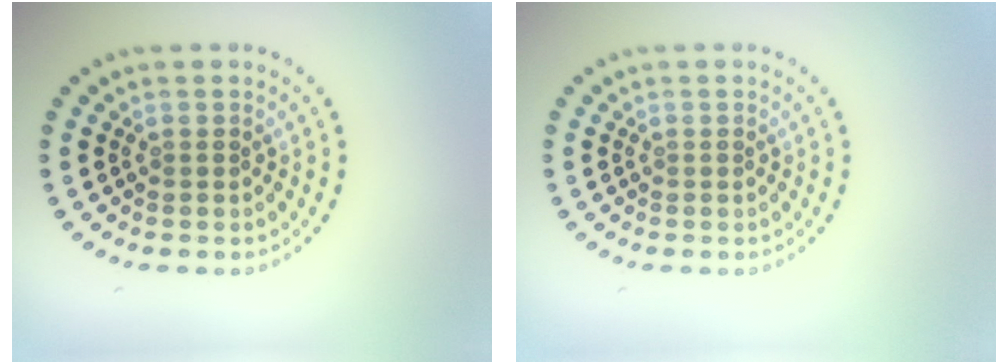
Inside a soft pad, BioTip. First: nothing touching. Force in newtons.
{"total": 0.0}